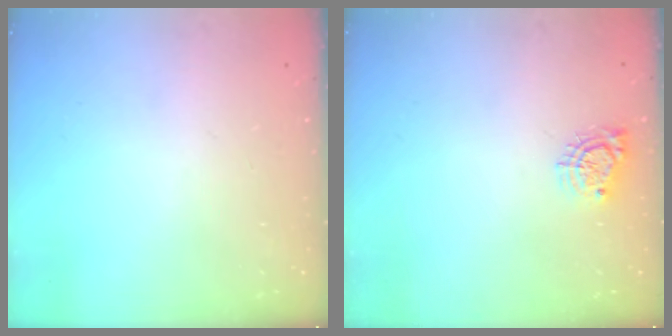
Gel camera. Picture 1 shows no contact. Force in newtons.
{"total": 6.7, "press": 6.7, "slide": 0.1}